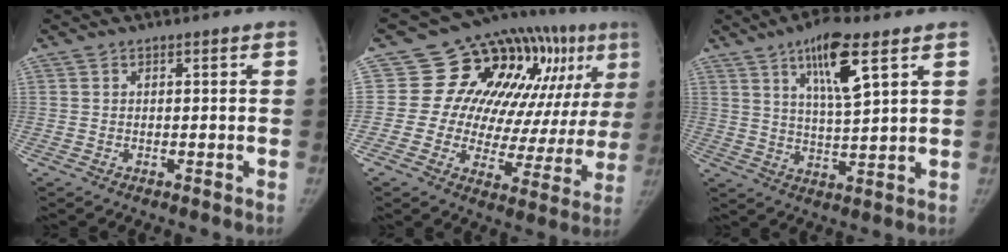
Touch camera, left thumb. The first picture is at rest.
{"total": 21.8, "force": [7.8, 11.9, 16.5], "torque": [-0.171, 0.004, 0.110]}
{"total": 10.8, "force": [5.6, 2.3, 8.9], "torque": [-0.150, -0.029, 0.100]}